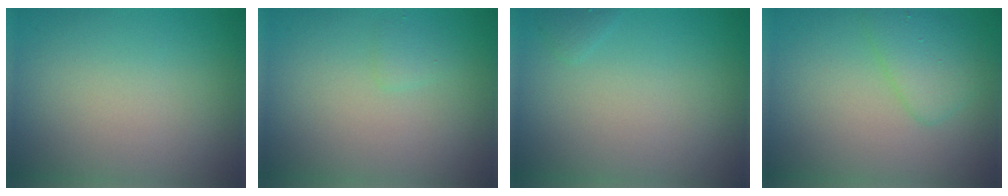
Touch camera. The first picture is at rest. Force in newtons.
{"total": 0.8, "press": 0.7, "slide": 0.1}
{"total": 0.6, "press": 0.6, "slide": 0.1}
{"total": 2.8, "press": 2.8, "slide": 0.1}